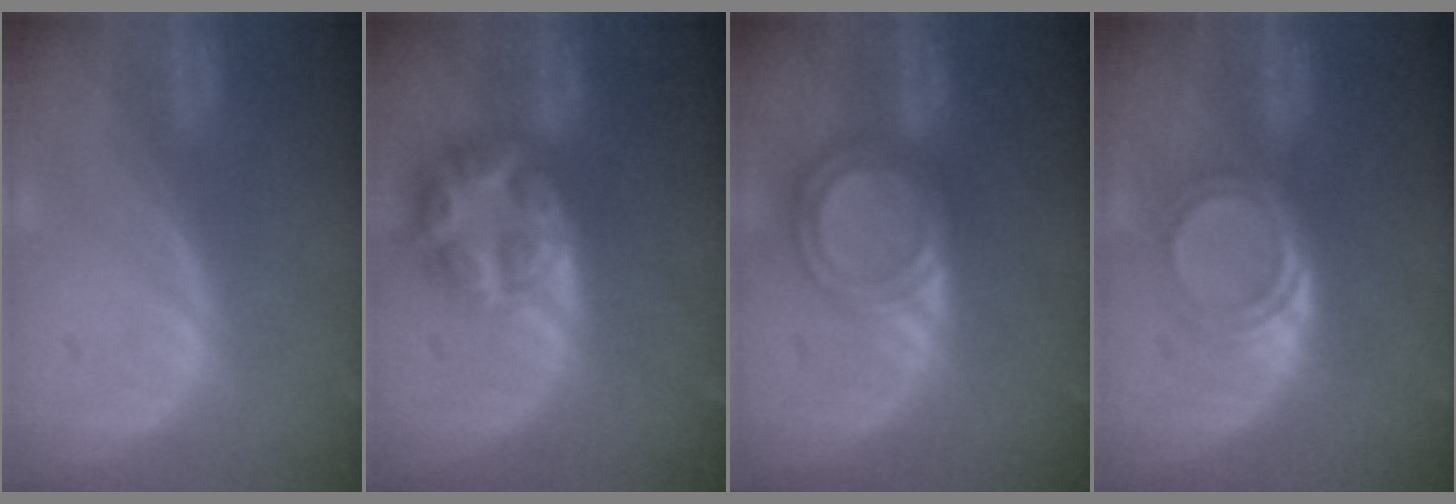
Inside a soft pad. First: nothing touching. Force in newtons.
{"total": 7.9, "press": 6.9, "slide": 3.9}
{"total": 6.6, "press": 5.8, "slide": 3.1}
{"total": 5.2, "press": 4.5, "slide": 2.7}